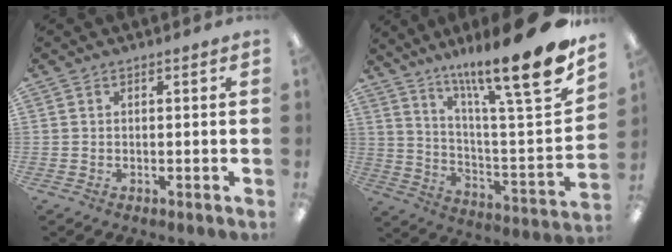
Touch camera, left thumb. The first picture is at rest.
{"total": 23.2, "force": [15.9, 2.3, 16.8], "torque": [-0.241, -0.117, 0.243]}